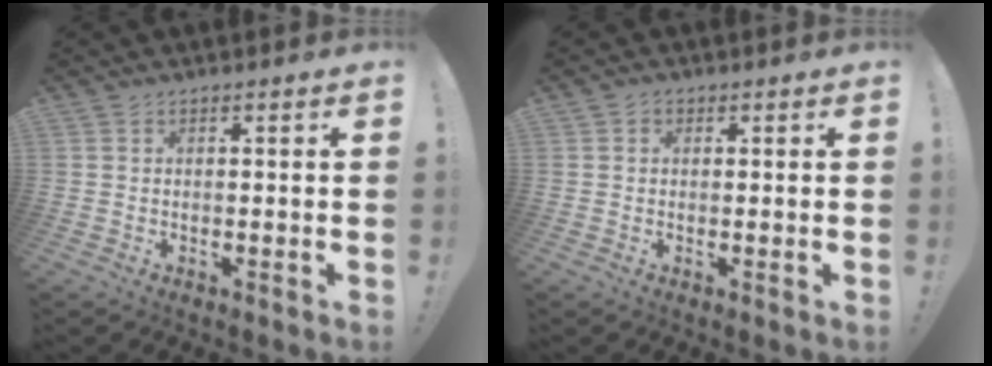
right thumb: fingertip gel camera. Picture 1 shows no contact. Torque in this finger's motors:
{"motor_torque": [-0.17, 0.10, 0.21, 0.00, 0.00]}